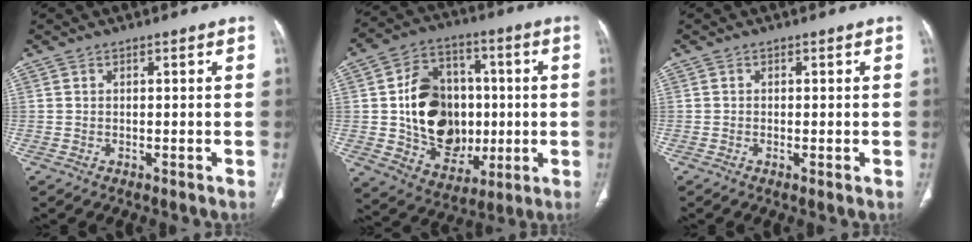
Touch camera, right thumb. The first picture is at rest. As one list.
[{"total": 20.1, "force": [-0.4, 15.2, 13.0], "torque": [-0.170, 0.014, 0.010]}, {"total": 1.0, "force": [-0.2, 0.2, 0.9], "torque": [-0.024, -0.004, -0.006]}]